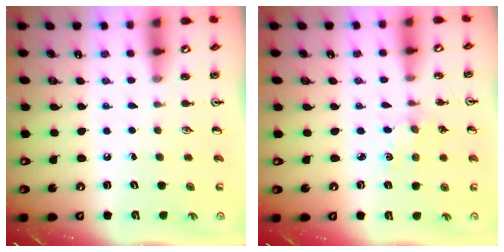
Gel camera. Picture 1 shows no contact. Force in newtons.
{"total": 2.1, "press": 2.1, "slide": 0.4}